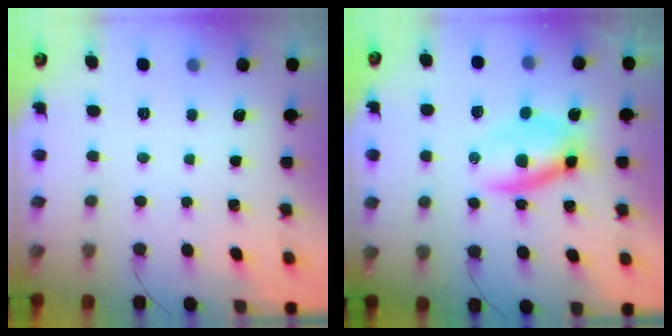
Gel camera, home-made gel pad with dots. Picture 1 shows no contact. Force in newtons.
{"total": 7.5, "press": 7.4, "slide": 1.2}